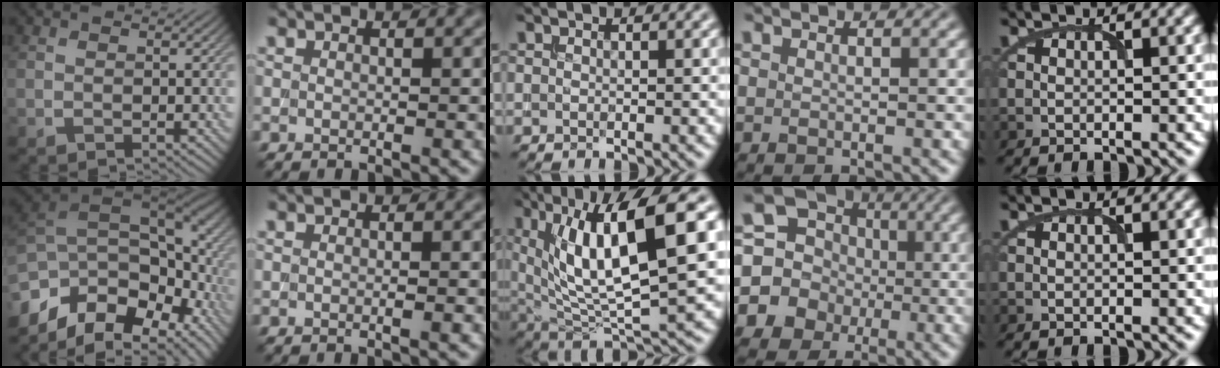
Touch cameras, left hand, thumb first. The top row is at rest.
{"thumb": {"total": 15.2, "force": [-5.1, 9.5, 10.8], "torque": [-0.249, -0.012, -0.076]}, "index": {"total": 1.4, "force": [0.0, 0.5, 1.3], "torque": [-0.009, -0.002, -0.006]}, "middle": {"total": 12.3, "force": [4.1, 3.4, 11.1], "torque": [-0.181, 0.005, 0.074]}, "ring": {"total": 13.7, "force": [-1.8, 13.0, 3.7], "torque": [-0.107, -0.005, -0.060]}}